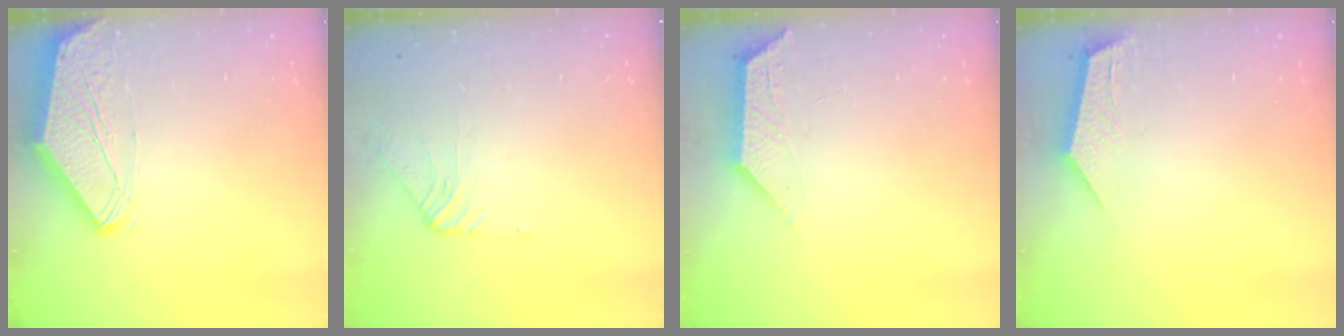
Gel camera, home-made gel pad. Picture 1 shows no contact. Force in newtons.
{"total": 4.7, "press": 4.6, "slide": 0.8}
{"total": 1.9, "press": 1.9, "slide": 0.3}
{"total": 2.3, "press": 2.3, "slide": 0.3}